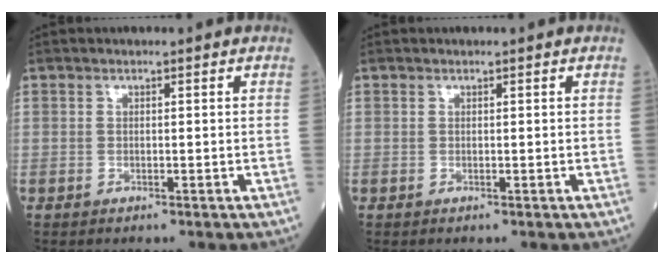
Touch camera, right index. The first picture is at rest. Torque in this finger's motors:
{"motor_torque": [-0.02, 0.00, -0.03, 0.00]}